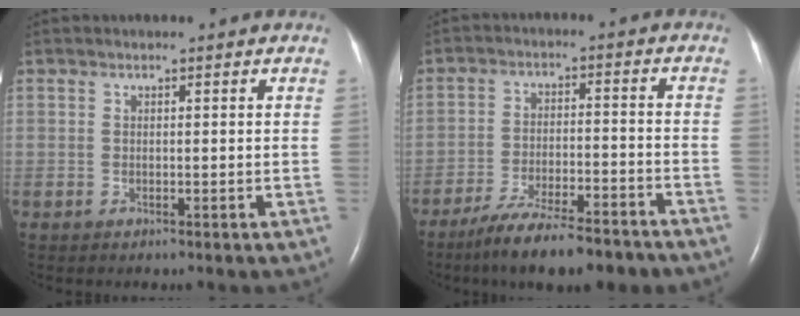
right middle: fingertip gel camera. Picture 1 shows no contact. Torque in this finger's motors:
{"motor_torque": [1.08, -1.06, 0.20, 0.12]}